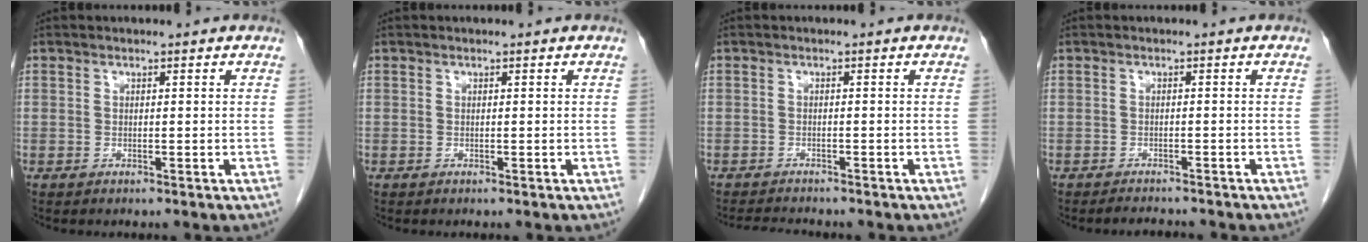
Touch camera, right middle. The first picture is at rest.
{"total": 0.0}
{"total": 3.6, "force": [-3.4, 0.4, 1.0], "torque": [-0.020, -0.014, -0.054]}
{"total": 2.7, "force": [-2.6, 0.3, 0.6], "torque": [-0.011, -0.008, -0.036]}